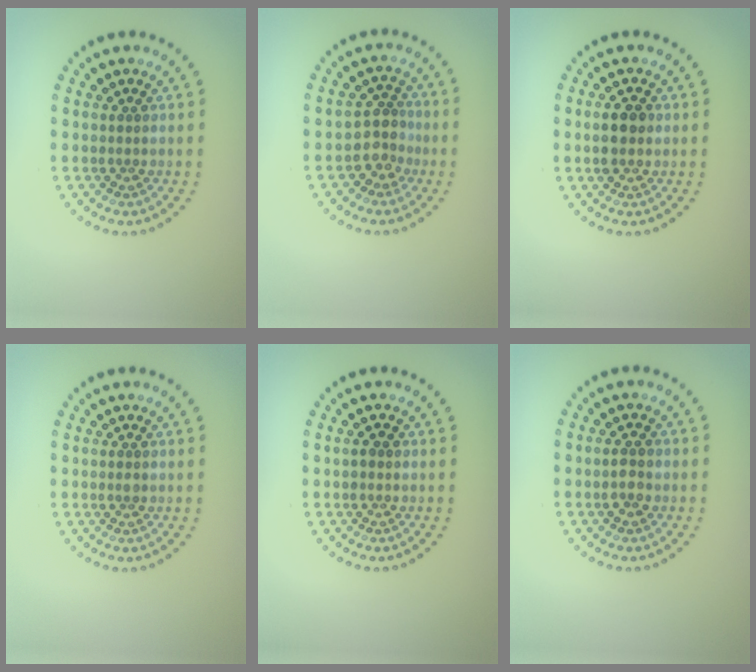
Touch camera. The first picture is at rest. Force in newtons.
{"total": 2.5, "press": 2.1, "slide": 1.5}
{"total": 3.0, "press": 3.0, "slide": 0.2}
{"total": 0.5, "press": 0.5, "slide": 0.1}
{"total": 0.8, "press": 0.8, "slide": 0.1}
{"total": 1.5, "press": 1.5, "slide": 0.1}